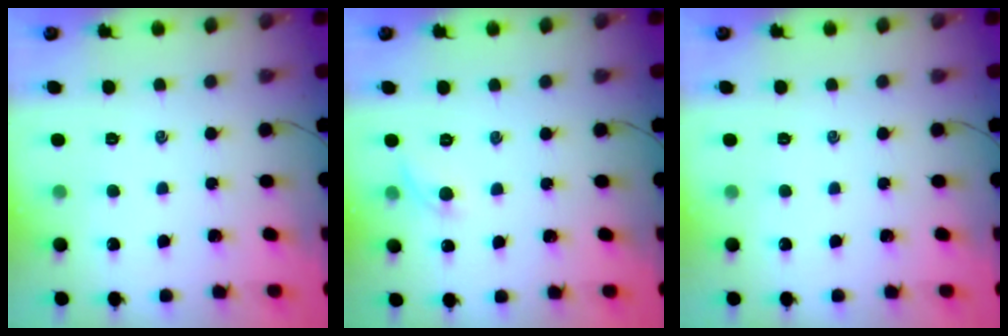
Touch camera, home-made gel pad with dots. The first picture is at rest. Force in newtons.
{"total": 4.6, "press": 4.3, "slide": 1.6}
{"total": 0.0}